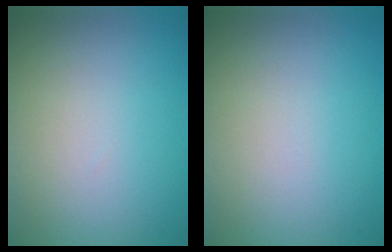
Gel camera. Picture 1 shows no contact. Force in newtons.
{"total": 0.0}